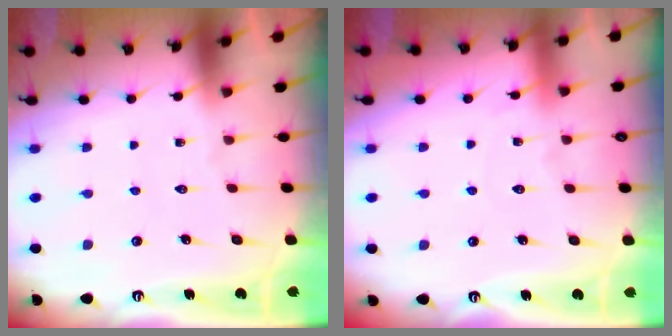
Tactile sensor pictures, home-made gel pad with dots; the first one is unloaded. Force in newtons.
{"total": 4.7, "press": 4.7, "slide": 0.5}